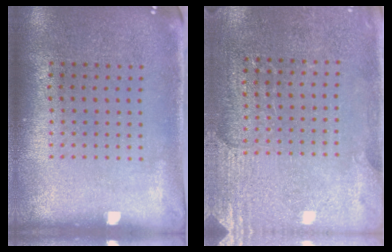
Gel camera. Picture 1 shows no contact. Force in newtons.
{"total": 2.8, "press": 2.7, "slide": 0.8}